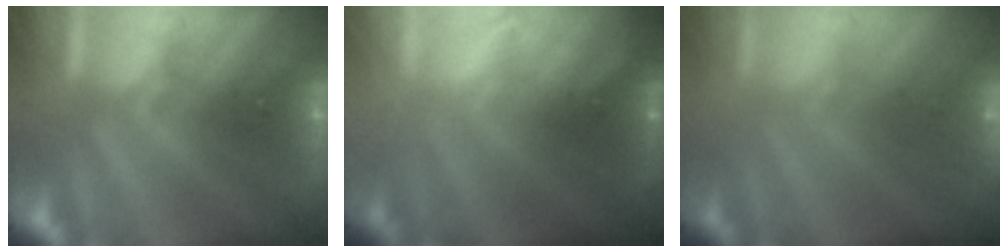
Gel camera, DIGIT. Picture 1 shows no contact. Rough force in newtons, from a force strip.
{"total": 7.8}
{"total": 2.4}